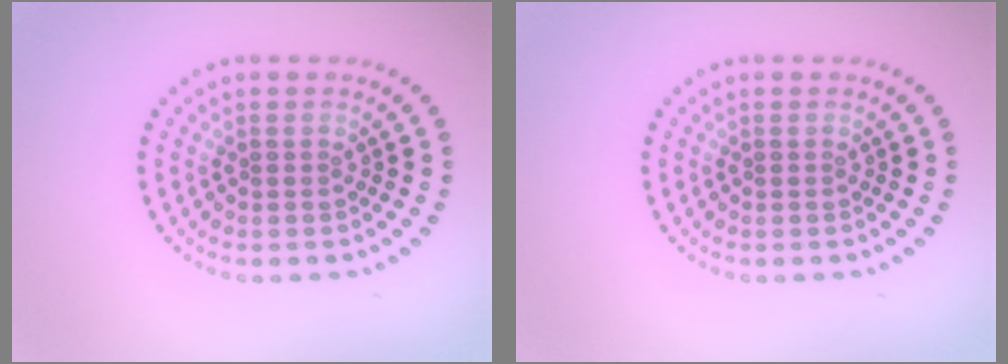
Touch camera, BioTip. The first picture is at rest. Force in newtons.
{"total": 0.0}